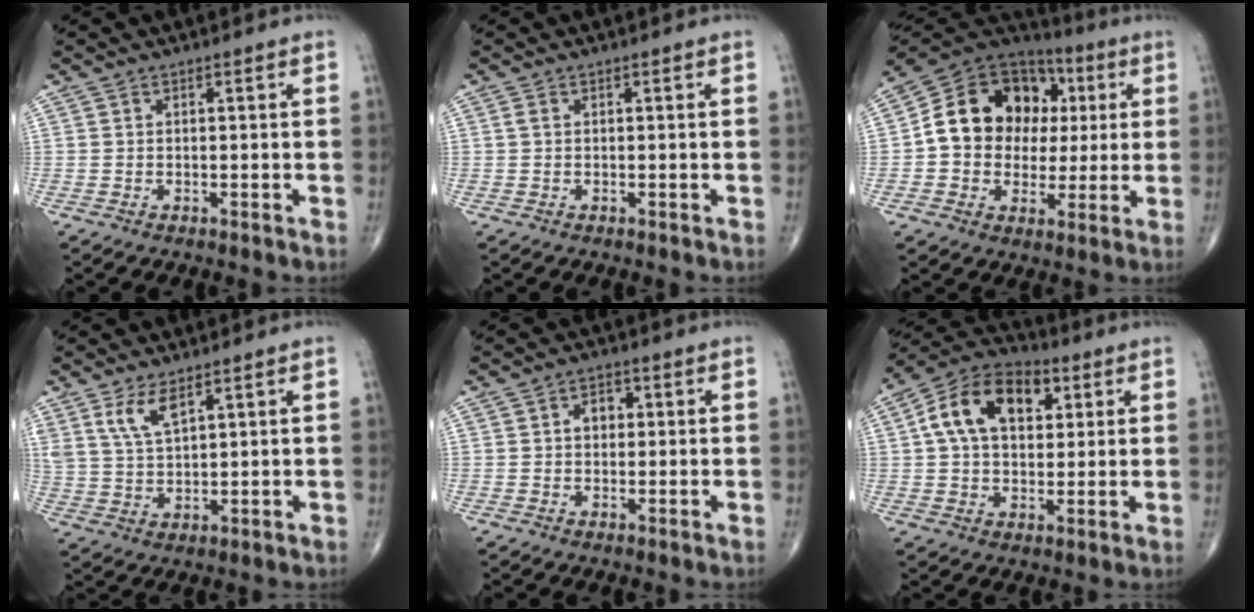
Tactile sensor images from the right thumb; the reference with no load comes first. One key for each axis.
{"total": 0.7, "fx": 0.1, "fy": 0.4, "fz": 0.5, "tx": -0.014, "ty": 0.004, "tz": 0.002}
{"total": 18.6, "fx": 2.2, "fy": 14.9, "fz": 10.9, "tx": -0.138, "ty": 0.031, "tz": 0.035}
{"total": 6.1, "fx": 3.6, "fy": 2.3, "fz": 4.3, "tx": -0.084, "ty": -0.019, "tz": 0.078}
{"total": 3.2, "fx": 0.4, "fy": 2.4, "fz": 2.1, "tx": -0.020, "ty": 0.010, "tz": 0.001}
{"total": 15.5, "fx": 4.3, "fy": 9.9, "fz": 11.1, "tx": -0.169, "ty": 0.014, "tz": 0.065}